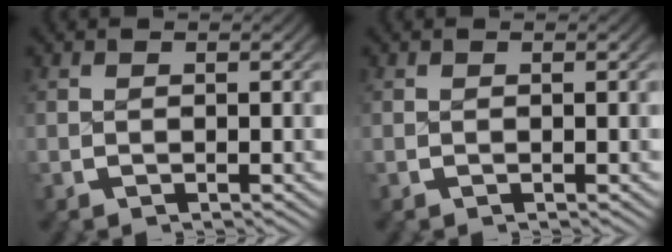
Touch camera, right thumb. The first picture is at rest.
{"total": 0.0}